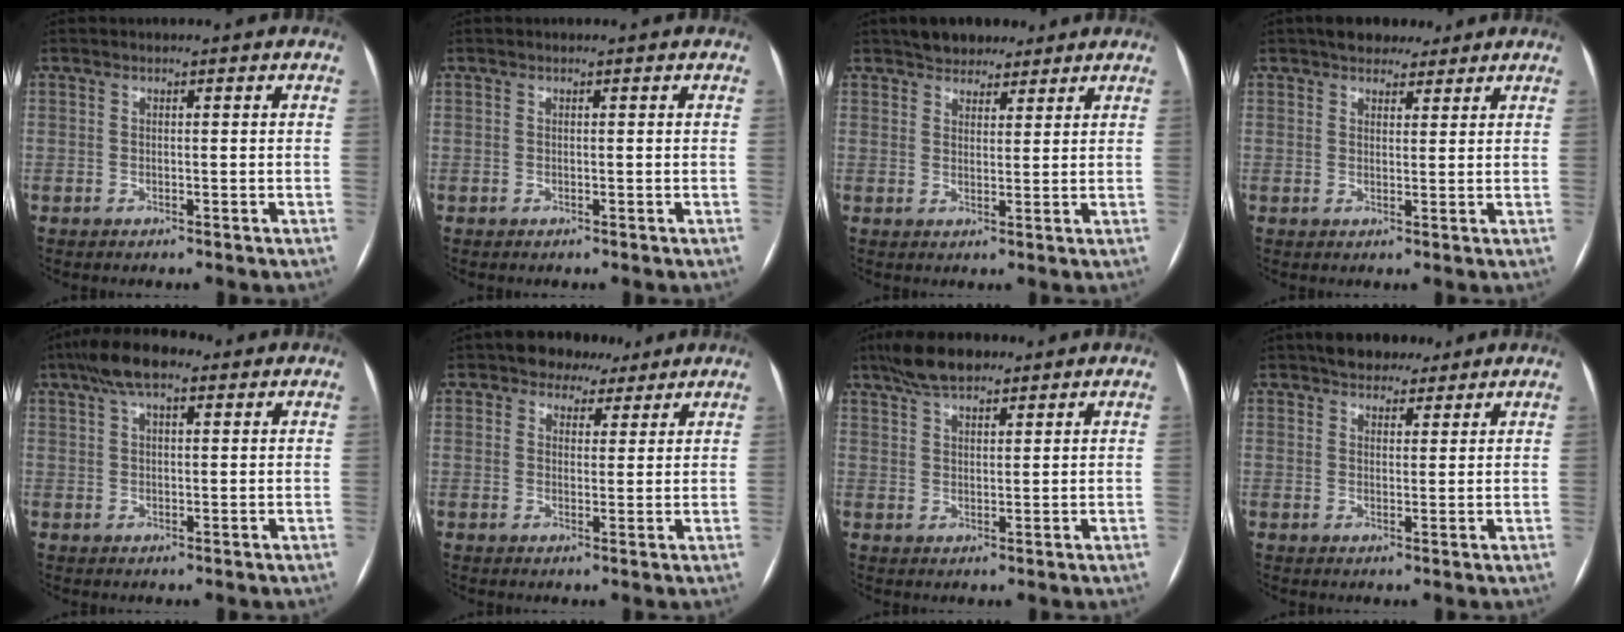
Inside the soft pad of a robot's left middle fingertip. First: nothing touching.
{"total": 0.0}
{"total": 5.6, "force": [4.5, 2.7, 1.7], "torque": [-0.024, 0.012, 0.077]}
{"total": 5.7, "force": [4.5, 2.6, 2.2], "torque": [-0.028, 0.015, 0.073]}
{"total": 7.5, "force": [4.6, 2.6, 5.3], "torque": [-0.105, 0.027, 0.078]}
{"total": 4.9, "force": [3.7, 3.1, 1.0], "torque": [-0.012, 0.011, 0.054]}
{"total": 7.0, "force": [5.4, 2.2, 3.8], "torque": [-0.077, 0.016, 0.099]}
{"total": 6.2, "force": [5.0, 2.7, 2.3], "torque": [-0.028, 0.014, 0.082]}